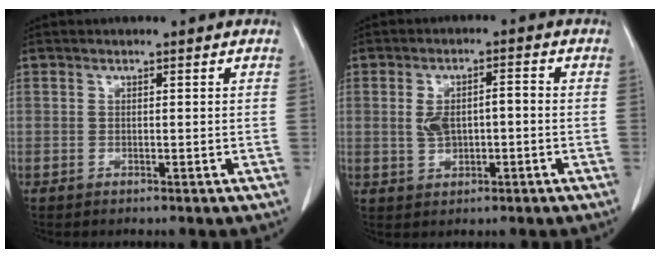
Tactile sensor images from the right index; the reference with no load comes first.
{"total": 4.9, "force": [-0.1, 2.4, 4.2], "torque": [-0.081, 0.017, 0.007]}